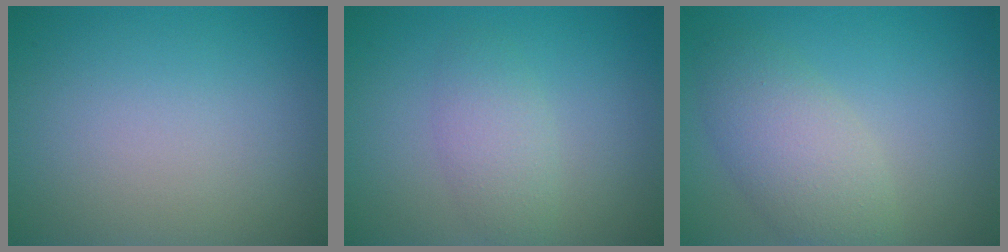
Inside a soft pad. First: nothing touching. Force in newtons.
{"total": 2.4, "press": 2.4, "slide": 0.2}
{"total": 4.5, "press": 4.5, "slide": 0.2}